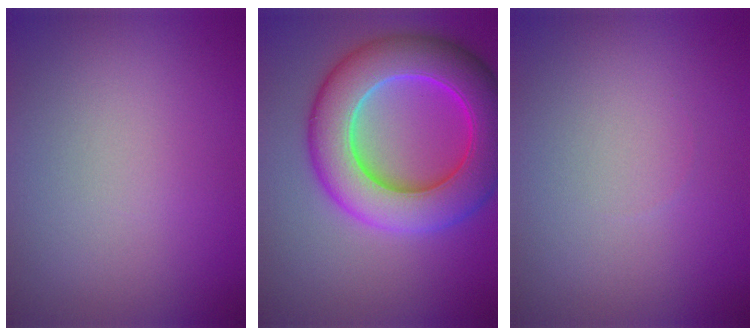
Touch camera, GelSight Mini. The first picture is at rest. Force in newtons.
{"total": 10.7, "press": 10.7, "slide": 0.4}
{"total": 0.0}